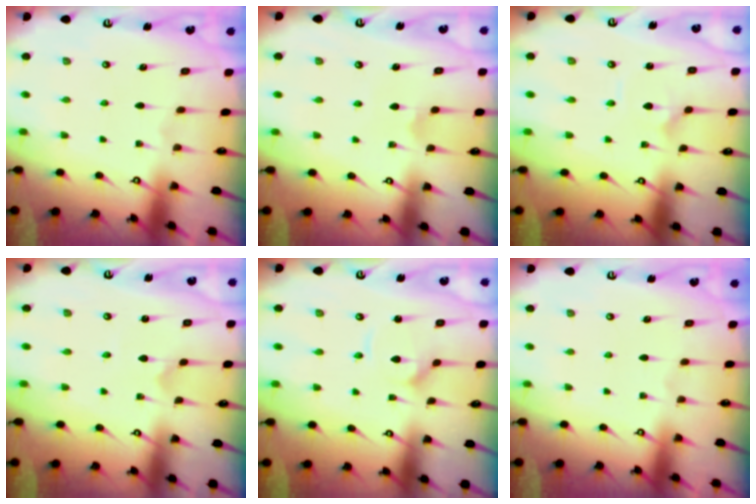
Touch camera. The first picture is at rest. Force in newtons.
{"total": 3.4, "press": 3.3, "slide": 0.6}
{"total": 2.2, "press": 2.2, "slide": 0.4}
{"total": 0.0}
{"total": 2.8, "press": 2.8, "slide": 0.3}
{"total": 0.0}